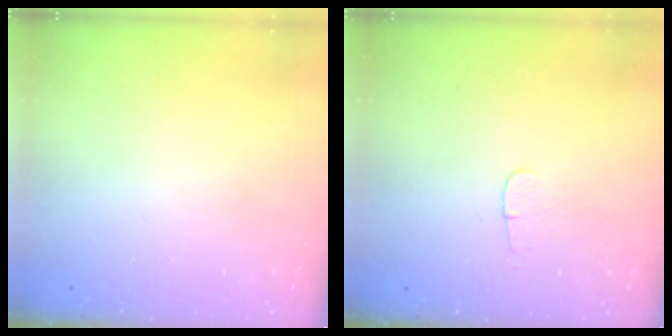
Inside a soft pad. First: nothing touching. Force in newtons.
{"total": 3.4, "press": 3.3, "slide": 0.4}